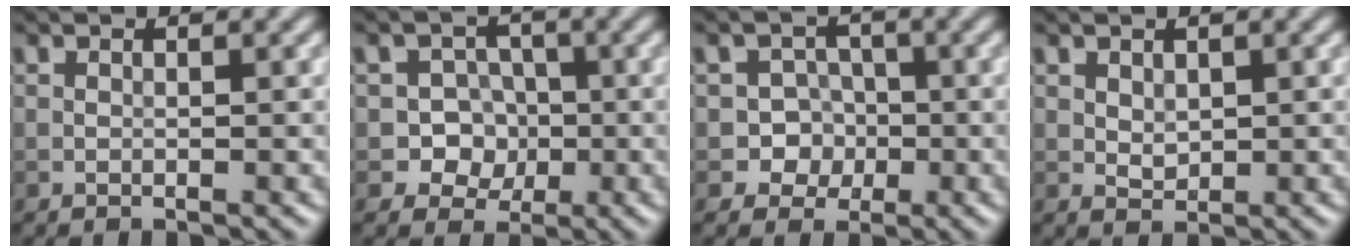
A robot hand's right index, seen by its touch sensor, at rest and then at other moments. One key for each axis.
{"total": 4.3, "fx": -1.0, "fy": 3.9, "fz": 1.5, "tx": 0.005, "ty": 0.007, "tz": -0.034}
{"total": 3.5, "fx": -1.1, "fy": 3.3, "fz": 0.8, "tx": 0.014, "ty": 0.008, "tz": -0.033}
{"total": 1.2, "fx": 0.5, "fy": 0.9, "fz": 0.6, "tx": -0.013, "ty": -0.004, "tz": 0.014}